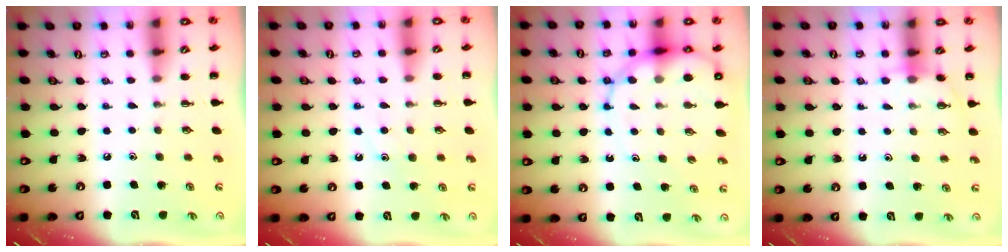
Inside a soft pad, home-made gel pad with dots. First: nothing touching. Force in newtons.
{"total": 7.7, "press": 7.6, "slide": 1.1}
{"total": 11.9, "press": 11.5, "slide": 3.3}
{"total": 4.3, "press": 4.1, "slide": 1.2}